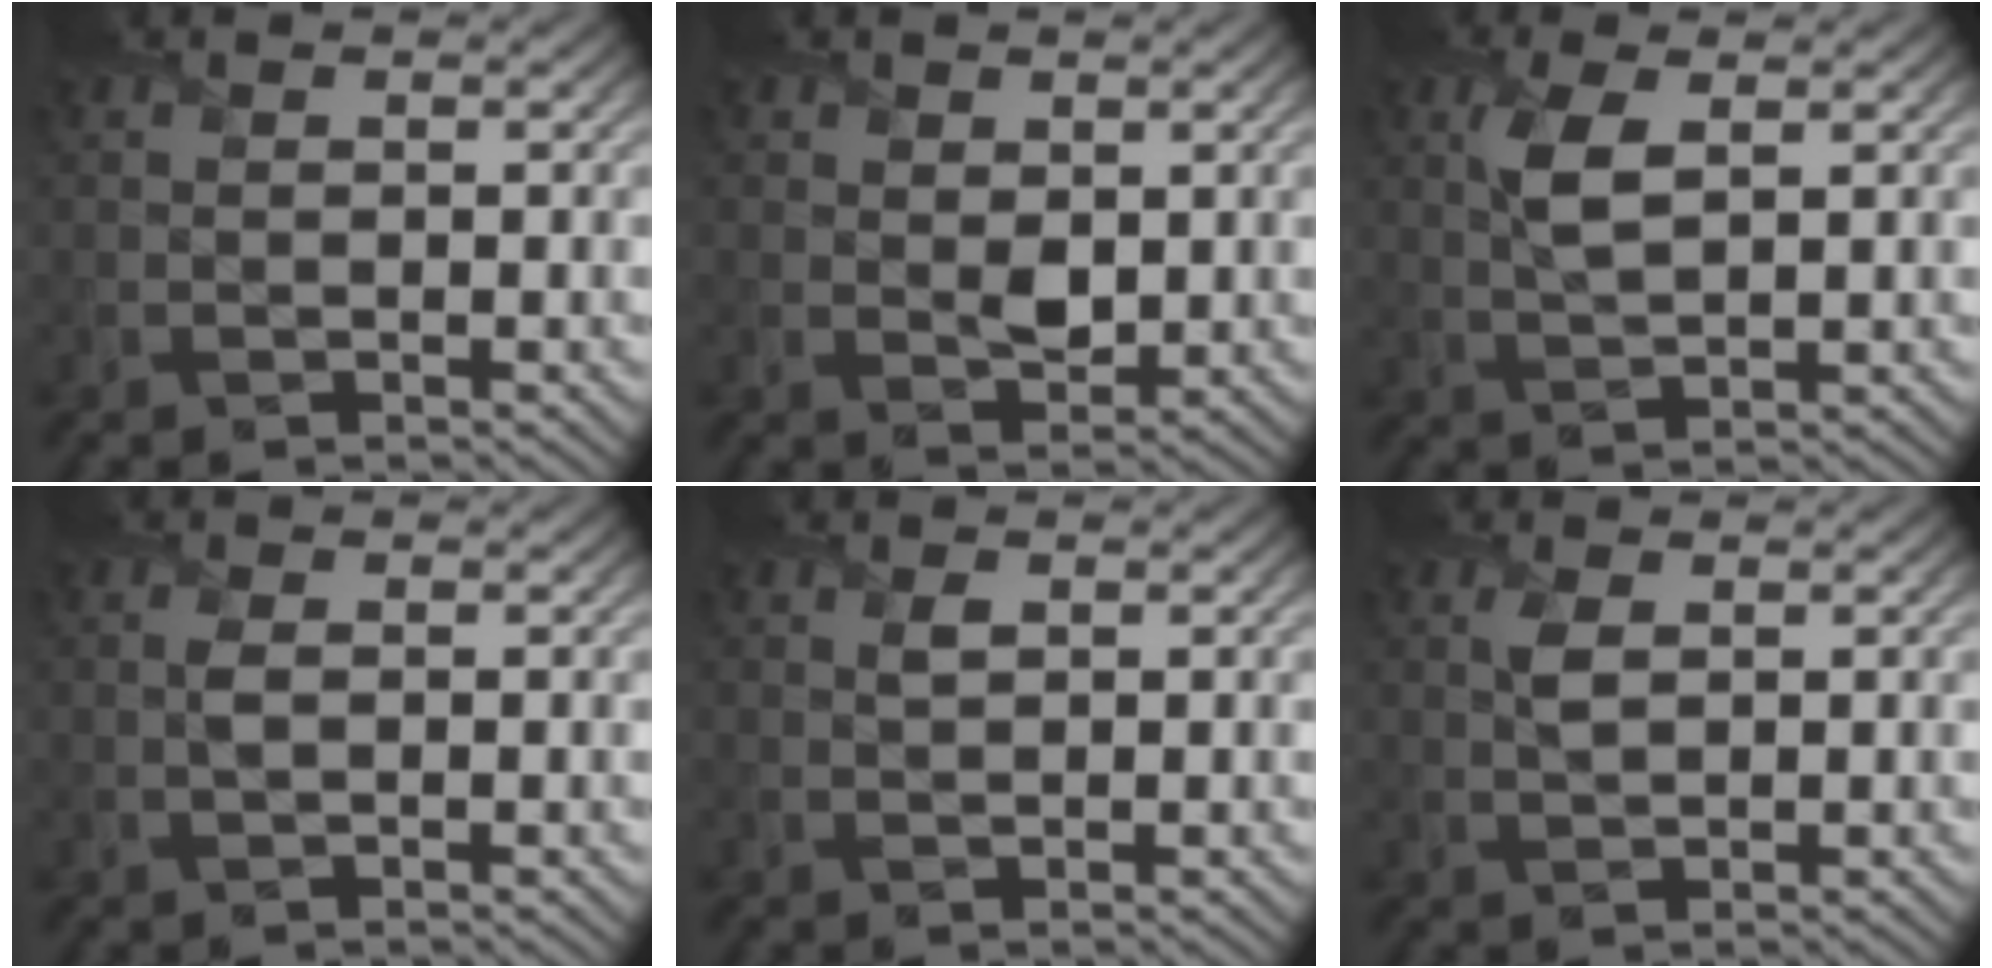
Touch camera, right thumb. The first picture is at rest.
{"total": 2.8, "force": [0.8, 2.1, 1.8], "torque": [-0.038, -0.010, 0.017]}
{"total": 4.2, "force": [1.5, 1.6, 3.6], "torque": [-0.089, 0.003, 0.028]}
{"total": 1.4, "force": [0.2, 0.7, 1.3], "torque": [-0.033, 0.001, 0.001]}
{"total": 1.2, "force": [0.5, 0.7, 0.8], "torque": [-0.020, -0.004, 0.009]}
{"total": 2.1, "force": [0.8, 1.0, 1.7], "torque": [-0.042, 0.001, 0.014]}